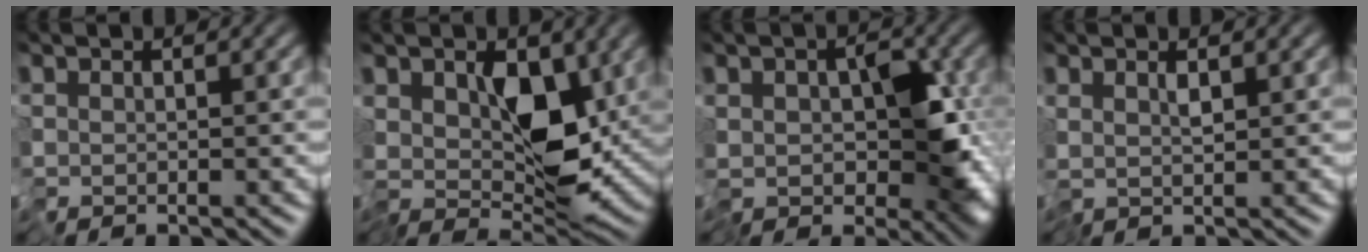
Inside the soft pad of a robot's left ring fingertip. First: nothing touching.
{"total": 6.9, "force": [0.9, 3.6, 5.8], "torque": [-0.093, -0.015, 0.012]}
{"total": 8.4, "force": [-2.2, 4.6, 6.6], "torque": [-0.092, -0.010, -0.047]}
{"total": 1.2, "force": [0.5, -0.1, 1.1], "torque": [-0.022, -0.002, 0.012]}